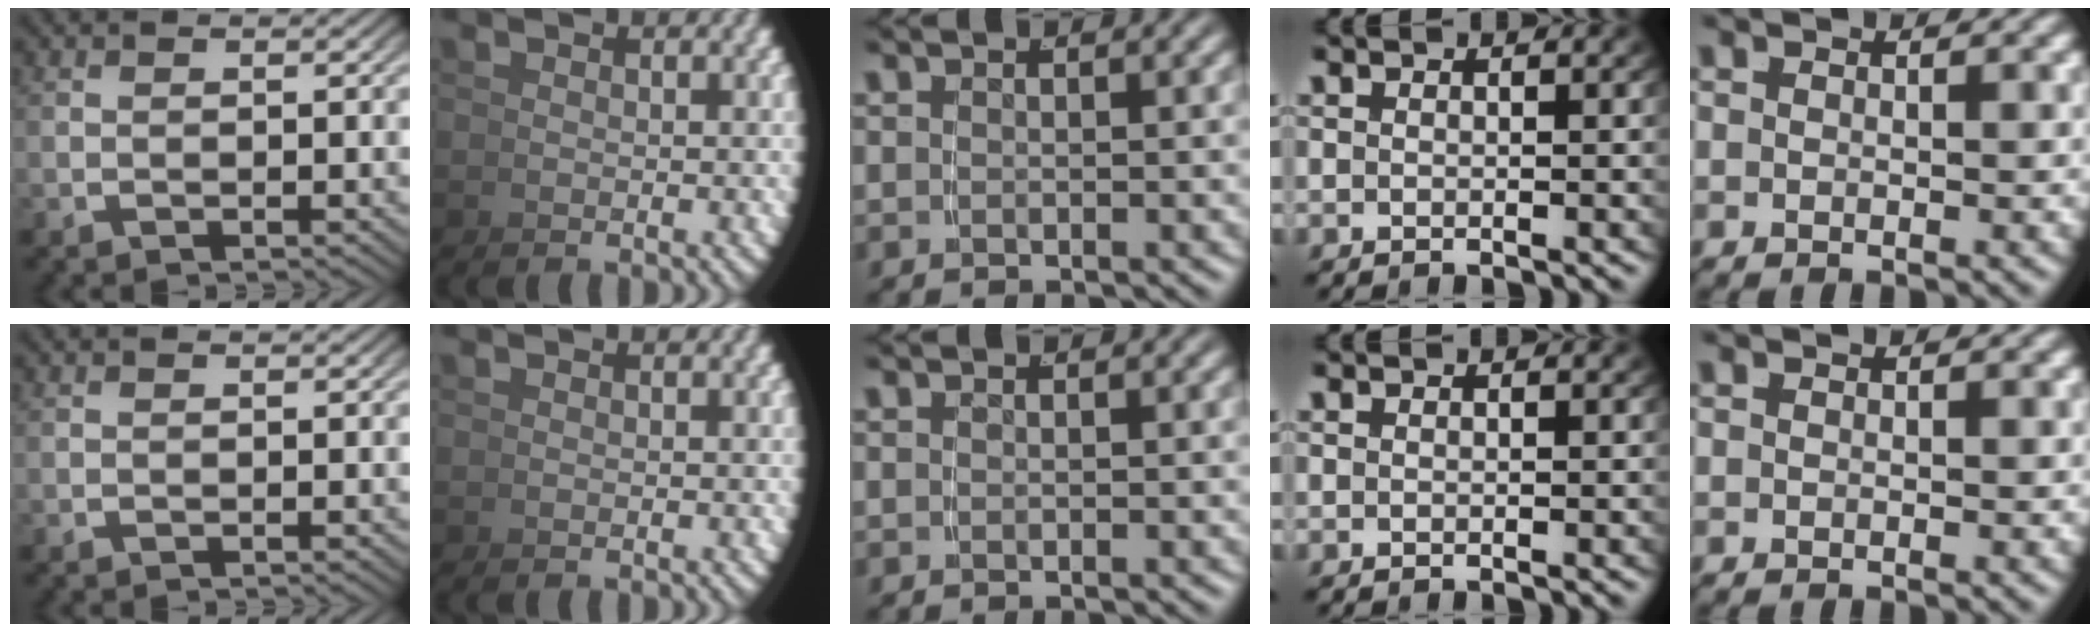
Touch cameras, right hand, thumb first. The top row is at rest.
{}